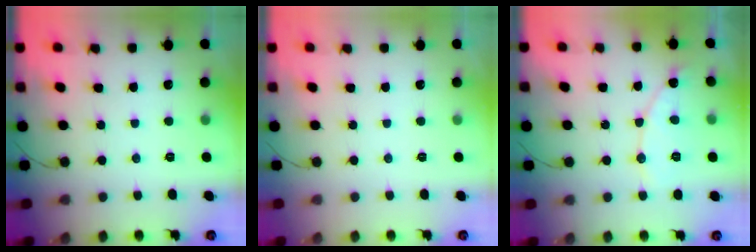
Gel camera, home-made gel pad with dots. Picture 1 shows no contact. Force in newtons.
{"total": 0.0}
{"total": 7.8, "press": 7.8, "slide": 0.5}